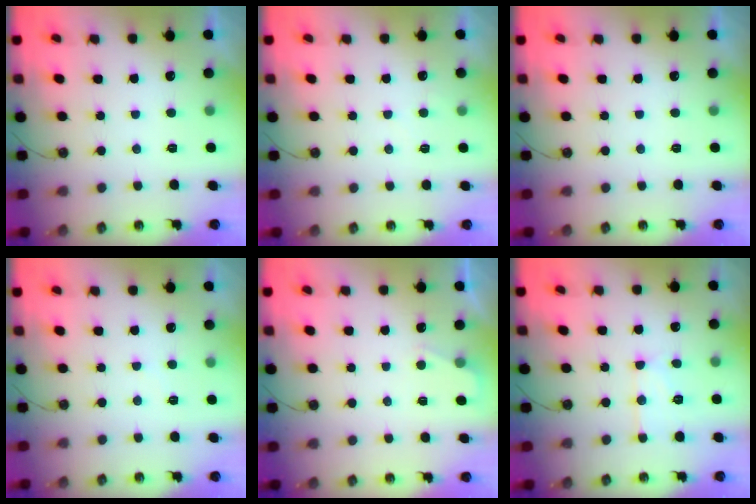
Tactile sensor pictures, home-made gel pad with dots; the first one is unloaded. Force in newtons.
{"total": 1.9, "press": 1.9, "slide": 0.3}
{"total": 0.0}
{"total": 3.5, "press": 3.5, "slide": 0.4}
{"total": 2.4, "press": 2.4, "slide": 0.4}
{"total": 10.5, "press": 10.4, "slide": 1.0}